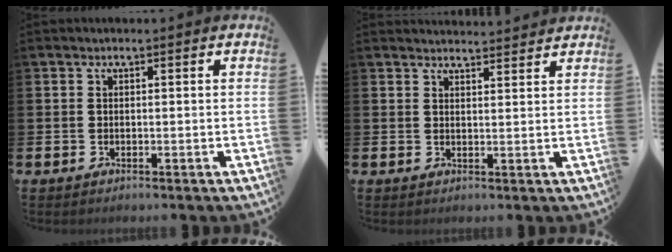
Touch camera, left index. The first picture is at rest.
{"total": 2.8, "force": [2.7, 0.1, -0.1], "torque": [0.004, -0.018, 0.048]}